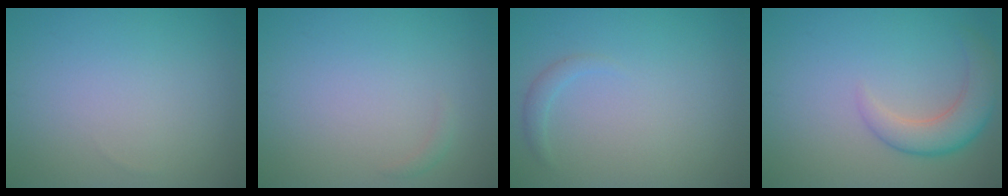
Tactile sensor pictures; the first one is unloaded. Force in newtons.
{"total": 0.6, "press": 0.6, "slide": 0.1}
{"total": 1.0, "press": 1.0, "slide": 0.1}
{"total": 4.0, "press": 3.9, "slide": 0.3}